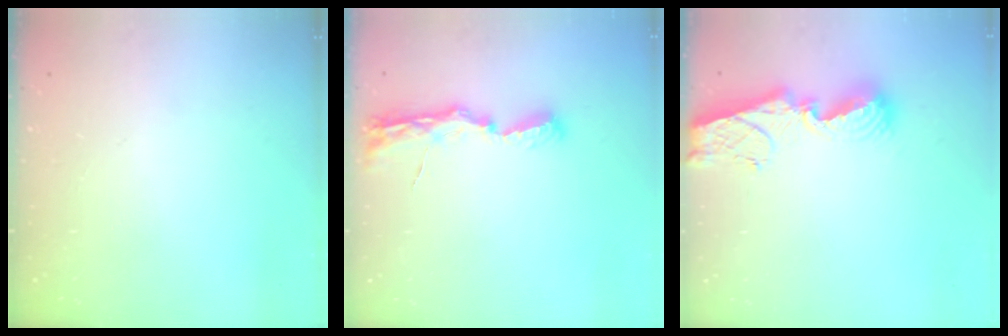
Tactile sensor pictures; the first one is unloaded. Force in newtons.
{"total": 8.0, "press": 8.0, "slide": 0.7}
{"total": 9.2, "press": 9.2, "slide": 1.1}